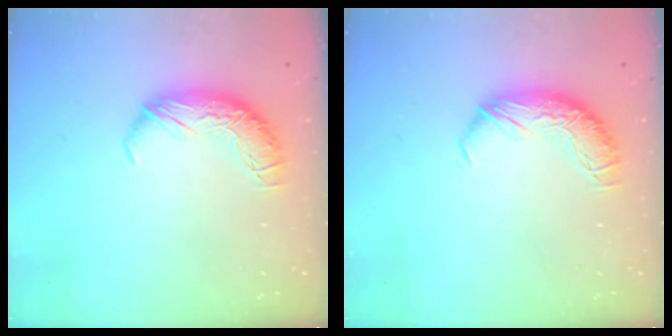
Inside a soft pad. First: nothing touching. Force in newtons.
{"total": 0.0}